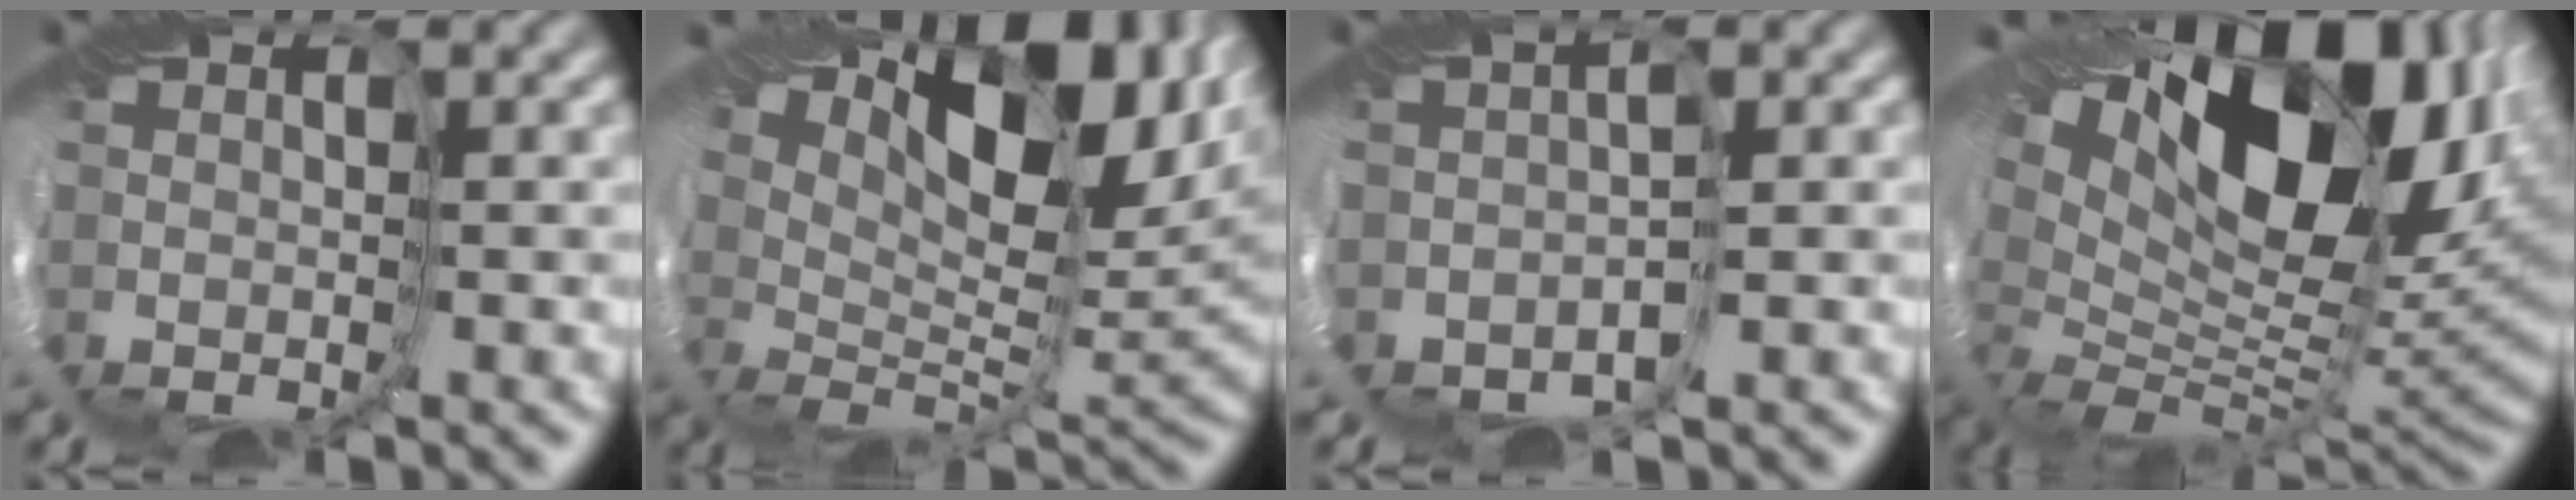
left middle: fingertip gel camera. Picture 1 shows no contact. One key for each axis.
{"total": 12.5, "fx": 7.2, "fy": 4.5, "fz": 9.2, "tx": -0.164, "ty": 0.028, "tz": 0.136}
{"total": 1.2, "fx": -1.2, "fy": 0.0, "fz": -0.5, "tx": 0.010, "ty": 0.000, "tz": -0.015}
{"total": 15.0, "fx": 6.9, "fy": 7.6, "fz": 10.9, "tx": -0.210, "ty": 0.027, "tz": 0.128}